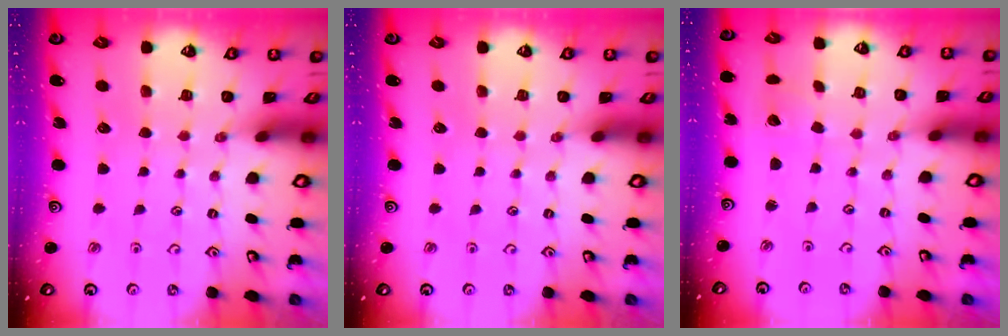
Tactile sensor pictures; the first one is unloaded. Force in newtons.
{"total": 0.0}
{"total": 2.0, "press": 2.0, "slide": 0.2}